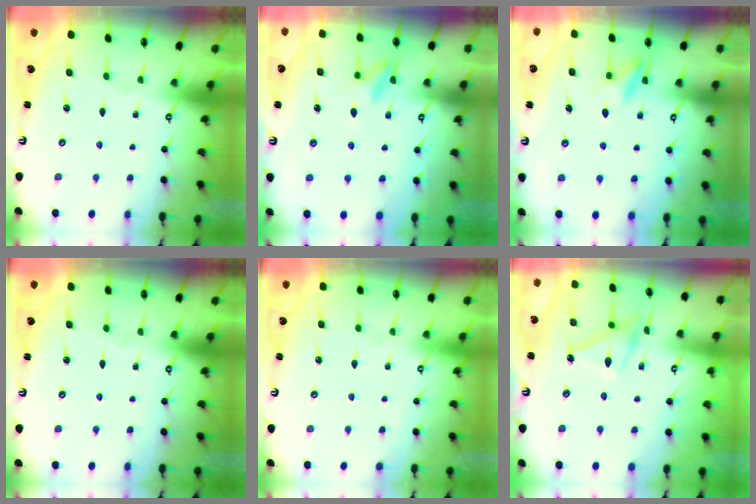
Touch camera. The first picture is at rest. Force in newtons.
{"total": 8.6, "press": 8.5, "slide": 0.8}
{"total": 8.4, "press": 8.2, "slide": 1.4}
{"total": 0.0}
{"total": 3.9, "press": 3.9, "slide": 0.1}
{"total": 14.0, "press": 14.0, "slide": 0.2}